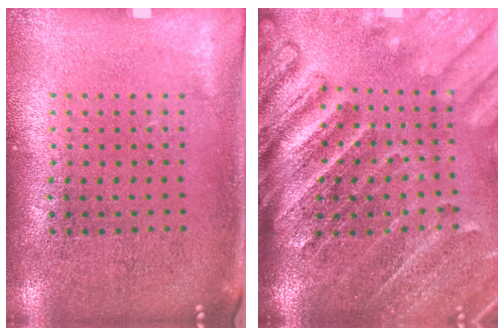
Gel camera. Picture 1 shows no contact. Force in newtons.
{"total": 4.3, "press": 3.4, "slide": 2.7}